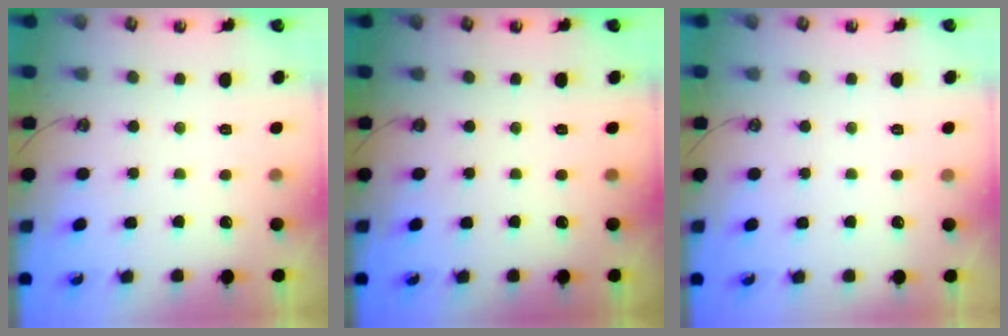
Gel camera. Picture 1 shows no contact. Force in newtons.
{"total": 0.0}
{"total": 0.0}